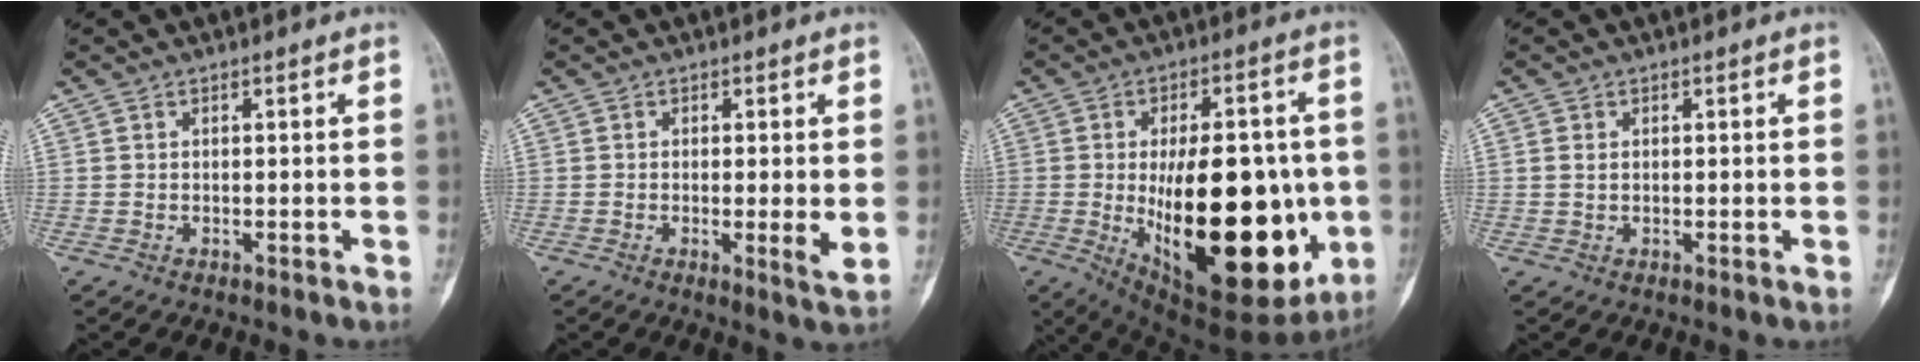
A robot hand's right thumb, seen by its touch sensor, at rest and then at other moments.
{"total": 3.7, "force": [0.0, 0.5, 3.6], "torque": [-0.065, -0.013, -0.005]}
{"total": 29.1, "force": [-4.0, 13.2, 25.7], "torque": [-0.350, -0.021, -0.031]}
{"total": 1.3, "force": [0.3, 1.0, 0.8], "torque": [-0.017, 0.000, 0.006]}